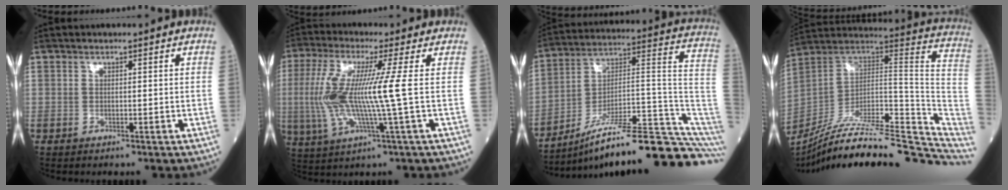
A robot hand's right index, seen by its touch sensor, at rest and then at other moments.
{"total": 11.3, "force": [0.0, -0.7, 11.3], "torque": [-0.249, -0.006, -0.003]}
{"total": 22.6, "force": [-16.4, 0.8, 15.6], "torque": [-0.145, 0.052, -0.257]}
{"total": 28.2, "force": [-24.2, 3.9, 13.8], "torque": [-0.146, 0.012, -0.363]}